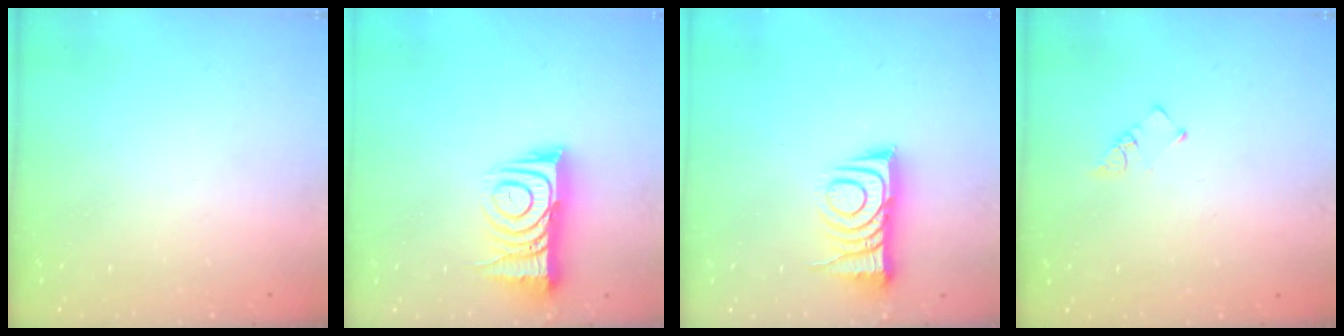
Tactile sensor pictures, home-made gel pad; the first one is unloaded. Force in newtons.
{"total": 11.5, "press": 11.4, "slide": 1.1}
{"total": 9.7, "press": 9.7, "slide": 0.9}
{"total": 1.9, "press": 1.9, "slide": 0.3}